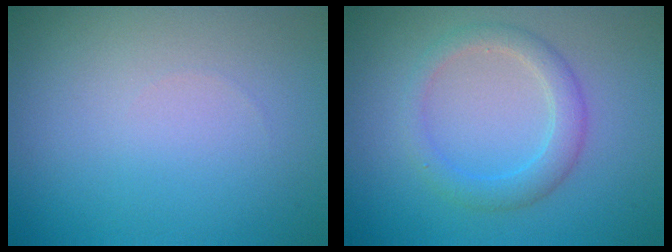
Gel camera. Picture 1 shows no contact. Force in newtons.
{"total": 2.7, "press": 2.7, "slide": 0.1}